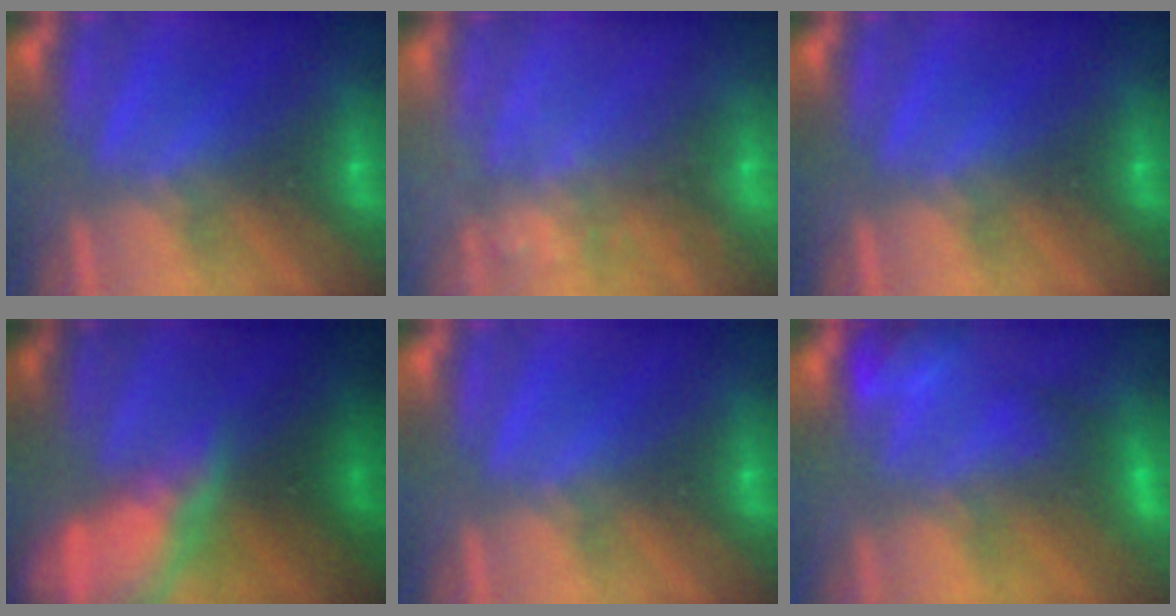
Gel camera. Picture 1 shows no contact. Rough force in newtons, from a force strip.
{"total": 6.8}
{"total": 0.0}
{"total": 9.1}
{"total": 0.0}
{"total": 4.7}